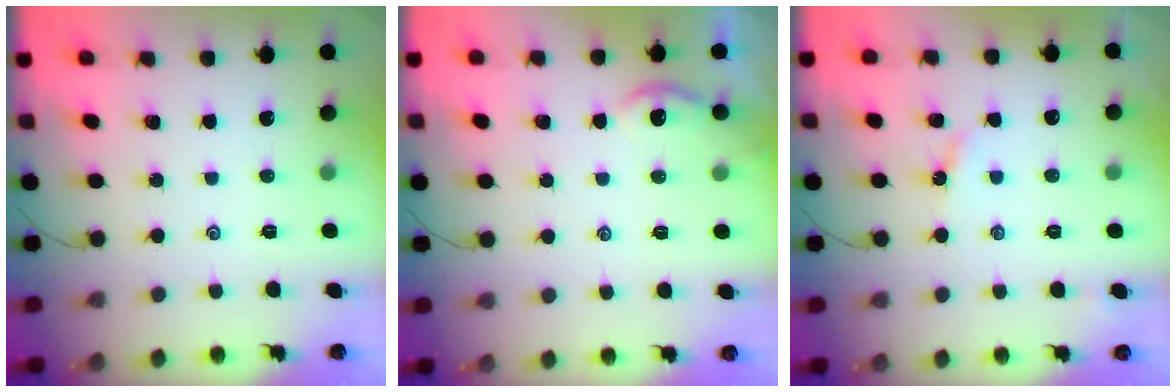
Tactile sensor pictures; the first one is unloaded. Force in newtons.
{"total": 2.0, "press": 1.9, "slide": 0.5}
{"total": 3.0, "press": 3.0, "slide": 0.4}